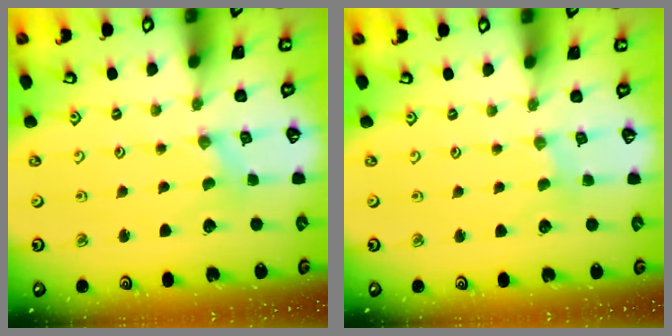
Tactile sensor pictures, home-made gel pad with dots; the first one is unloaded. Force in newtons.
{"total": 1.2, "press": 1.2, "slide": 0.2}